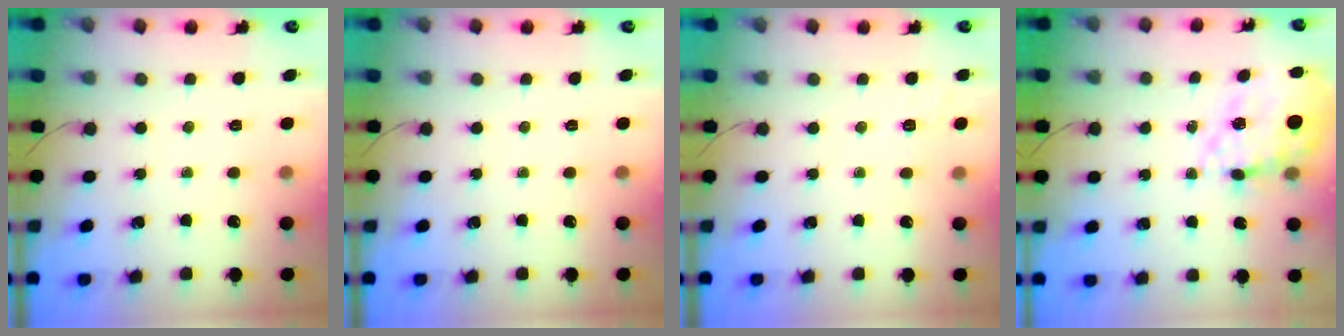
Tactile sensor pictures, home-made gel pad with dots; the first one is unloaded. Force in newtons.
{"total": 0.0}
{"total": 1.9, "press": 0.9, "slide": 1.6}
{"total": 19.5, "press": 19.1, "slide": 3.8}